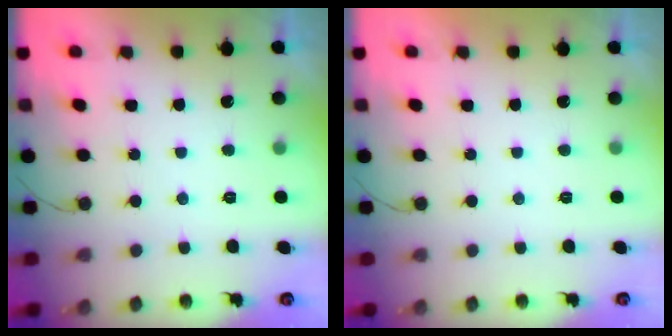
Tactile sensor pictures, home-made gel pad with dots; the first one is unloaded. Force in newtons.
{"total": 1.7, "press": 1.7, "slide": 0.1}